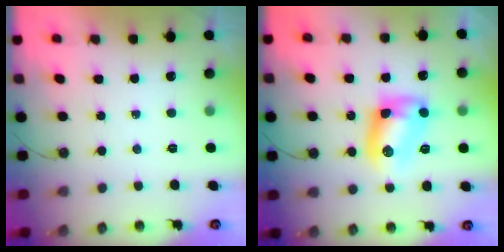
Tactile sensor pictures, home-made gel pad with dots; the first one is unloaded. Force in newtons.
{"total": 10.9, "press": 10.2, "slide": 3.9}